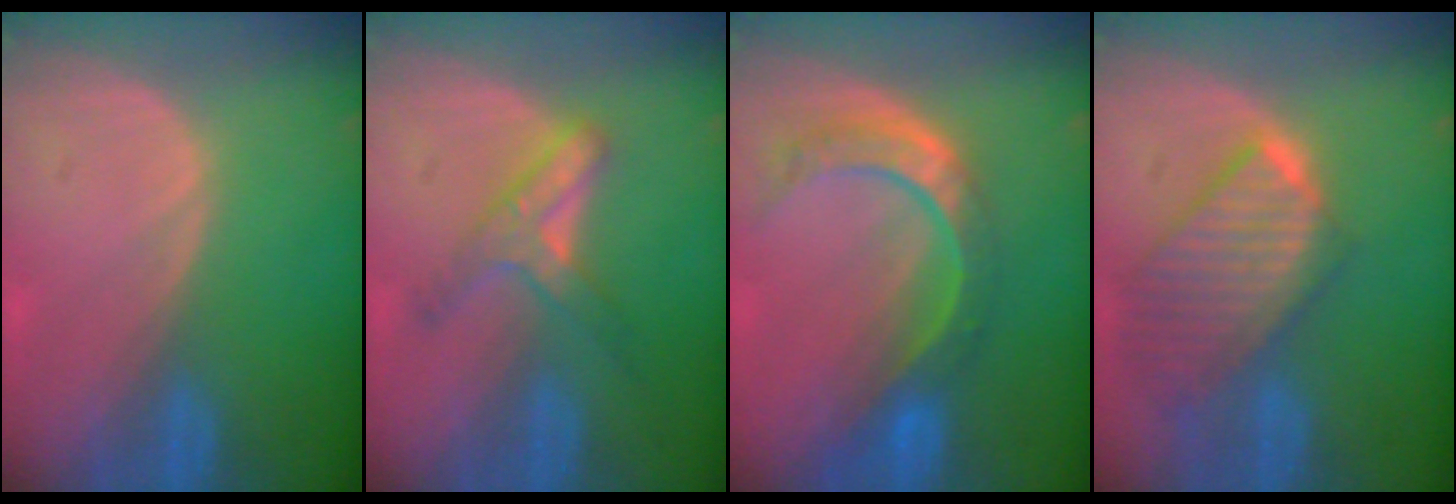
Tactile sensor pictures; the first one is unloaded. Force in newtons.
{"total": 5.1, "press": 5.1, "slide": 0.3}
{"total": 8.8, "press": 7.3, "slide": 4.9}
{"total": 9.8, "press": 8.6, "slide": 4.7}